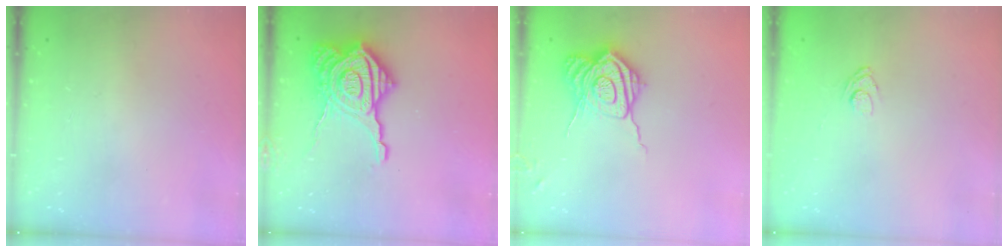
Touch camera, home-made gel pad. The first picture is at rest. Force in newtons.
{"total": 20.6, "press": 20.5, "slide": 1.6}
{"total": 16.2, "press": 16.2, "slide": 0.5}
{"total": 3.8, "press": 3.5, "slide": 1.4}